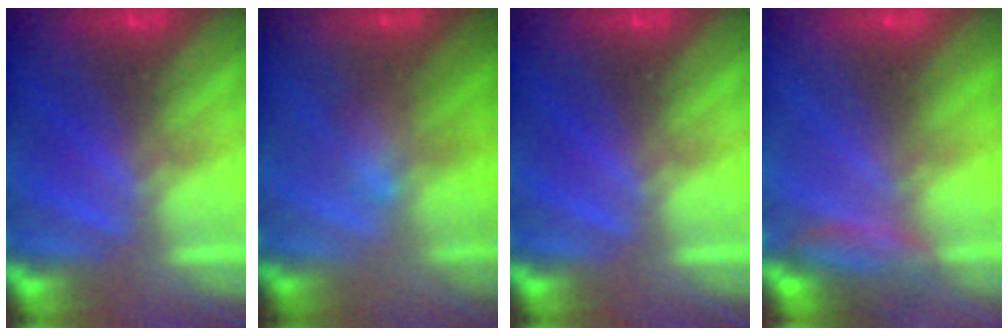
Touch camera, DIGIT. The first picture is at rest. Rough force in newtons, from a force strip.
{"total": 2.6}
{"total": 0.0}
{"total": 2.5}